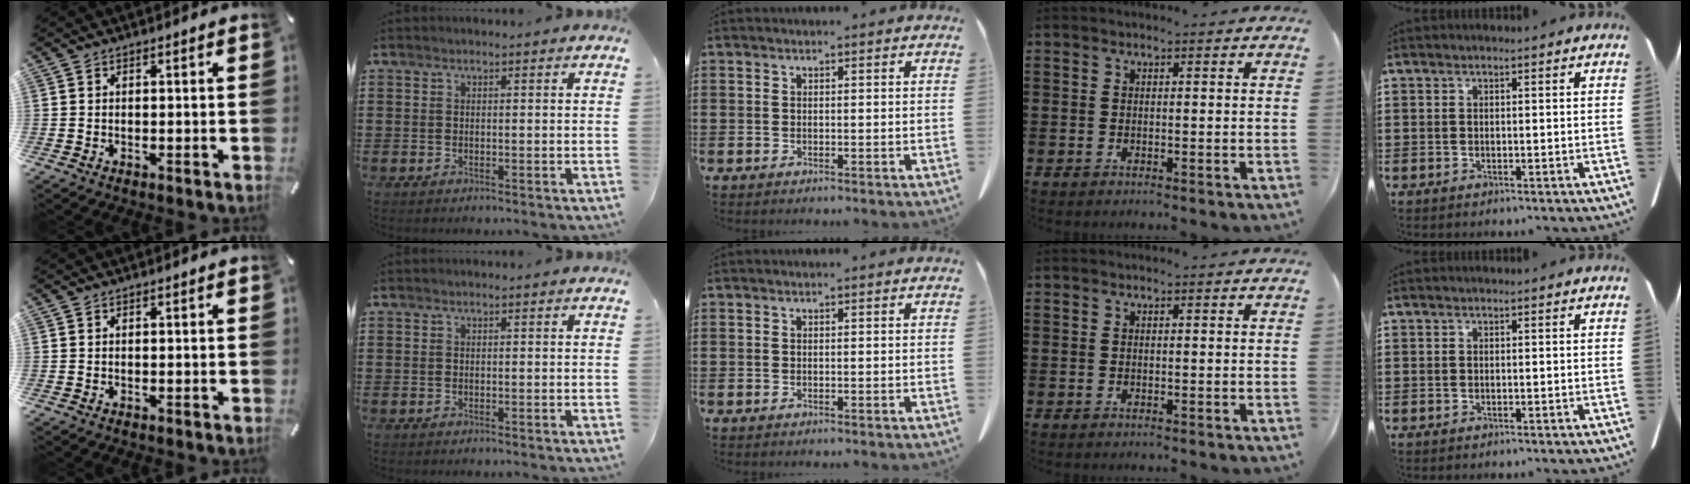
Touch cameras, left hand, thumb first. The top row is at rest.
{}